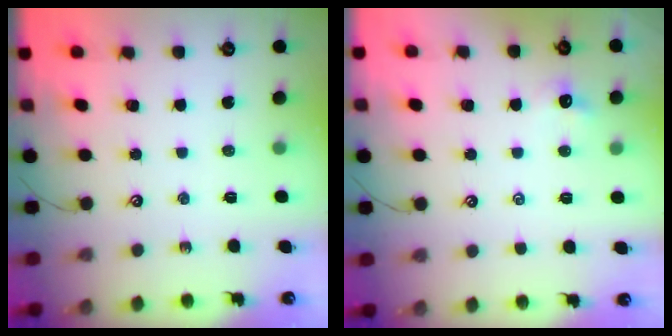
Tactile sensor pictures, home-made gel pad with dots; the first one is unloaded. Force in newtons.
{"total": 0.7, "press": 0.3, "slide": 0.6}